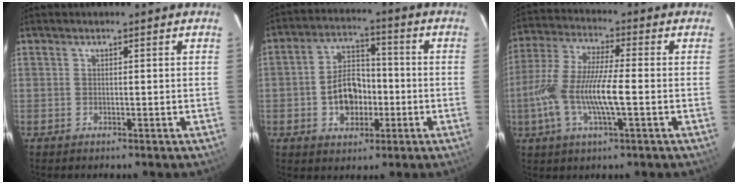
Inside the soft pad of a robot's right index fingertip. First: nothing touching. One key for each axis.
{"total": 9.4, "fx": -2.3, "fy": 6.5, "fz": 6.4, "tx": -0.125, "ty": 0.022, "tz": -0.030}
{"total": 13.3, "fx": -2.9, "fy": 2.9, "fz": 12.6, "tx": -0.265, "ty": -0.003, "tz": -0.058}